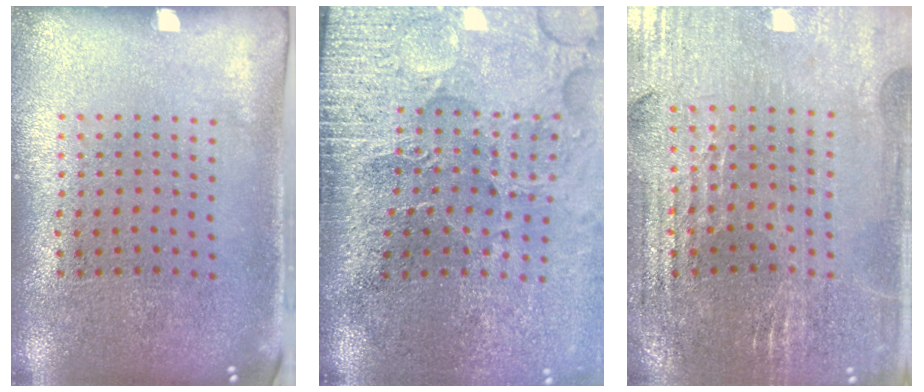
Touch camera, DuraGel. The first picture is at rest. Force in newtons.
{"total": 4.9, "press": 4.0, "slide": 2.8}
{"total": 2.9, "press": 2.8, "slide": 0.5}